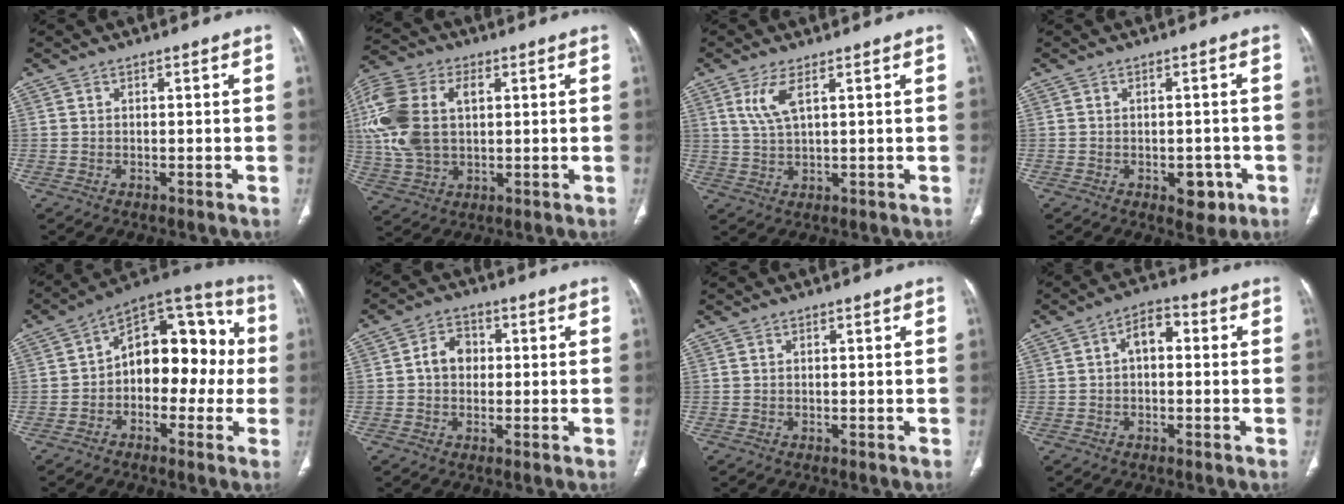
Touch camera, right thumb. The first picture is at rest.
{"total": 17.3, "force": [2.9, 11.1, 13.0], "torque": [-0.297, 0.009, 0.056]}
{"total": 4.9, "force": [2.2, 1.3, 4.2], "torque": [-0.100, -0.008, 0.055]}
{"total": 4.5, "force": [-1.9, 2.7, 3.1], "torque": [-0.018, 0.007, -0.017]}
{"total": 16.6, "force": [-0.6, 10.5, 12.9], "torque": [-0.119, 0.056, -0.026]}
{"total": 5.3, "force": [0.3, 4.2, 3.1], "torque": [-0.035, 0.015, -0.002]}
{"total": 0.0}
{"total": 5.3, "force": [0.4, 3.2, 4.2], "torque": [-0.050, 0.019, -0.005]}